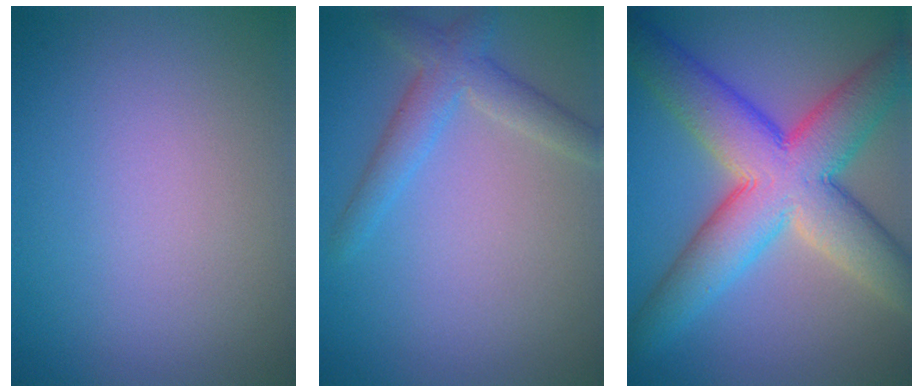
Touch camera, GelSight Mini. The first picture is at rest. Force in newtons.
{"total": 3.1, "press": 3.1, "slide": 0.3}
{"total": 11.2, "press": 11.2, "slide": 0.6}